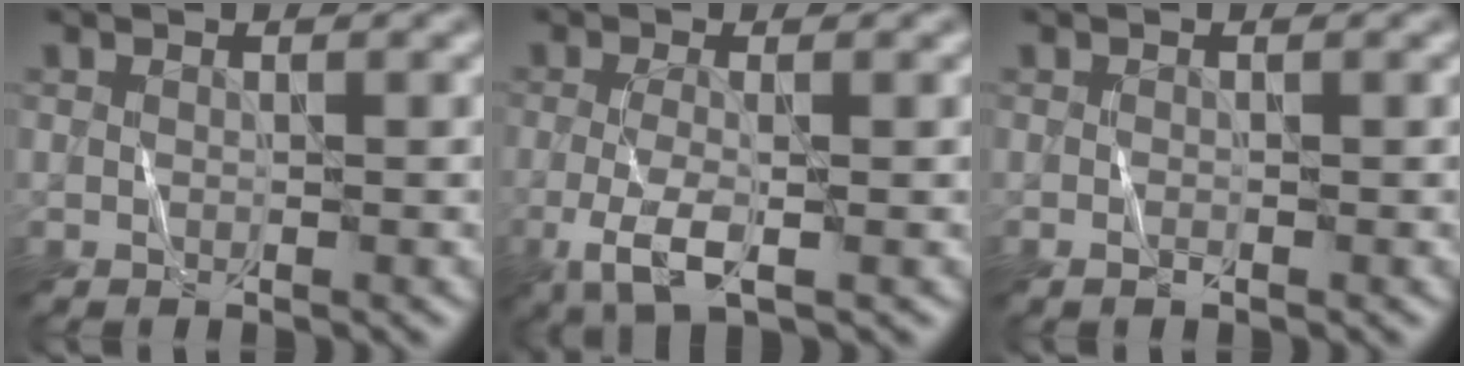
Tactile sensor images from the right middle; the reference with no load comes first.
{"total": 3.8, "force": [-1.1, 1.1, 3.5], "torque": [-0.076, -0.009, -0.025]}
{"total": 0.5, "force": [-0.3, 0.2, 0.4], "torque": [-0.009, 0.000, -0.006]}